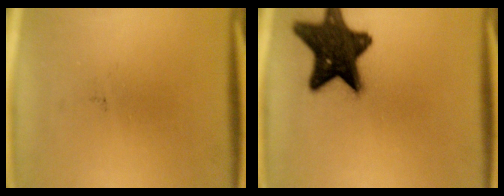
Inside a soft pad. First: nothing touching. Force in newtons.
{"total": 16.7}